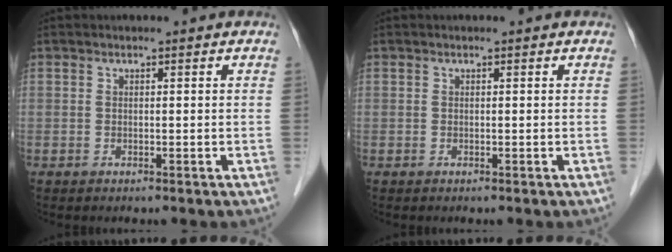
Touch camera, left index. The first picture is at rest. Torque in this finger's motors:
{"motor_torque": [-0.01, 0.02, 0.01, 0.00]}